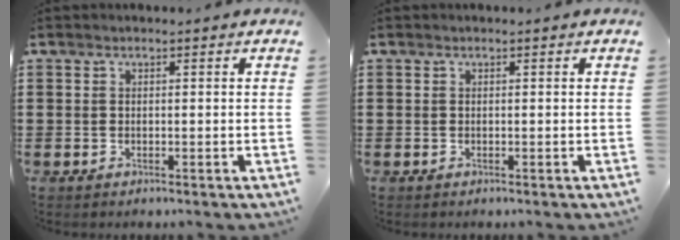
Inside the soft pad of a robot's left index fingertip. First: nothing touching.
{"total": 0.0}